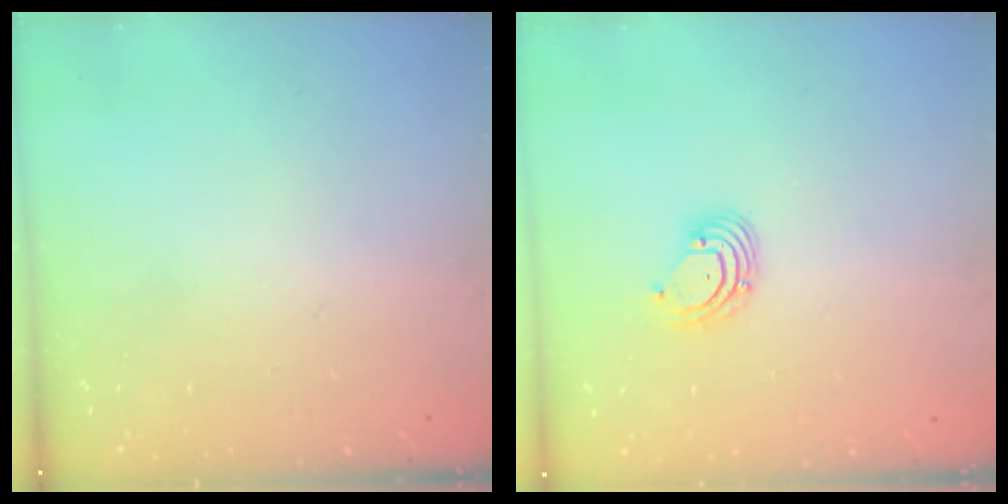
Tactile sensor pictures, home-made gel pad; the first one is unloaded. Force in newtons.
{"total": 3.3, "press": 3.3, "slide": 0.4}